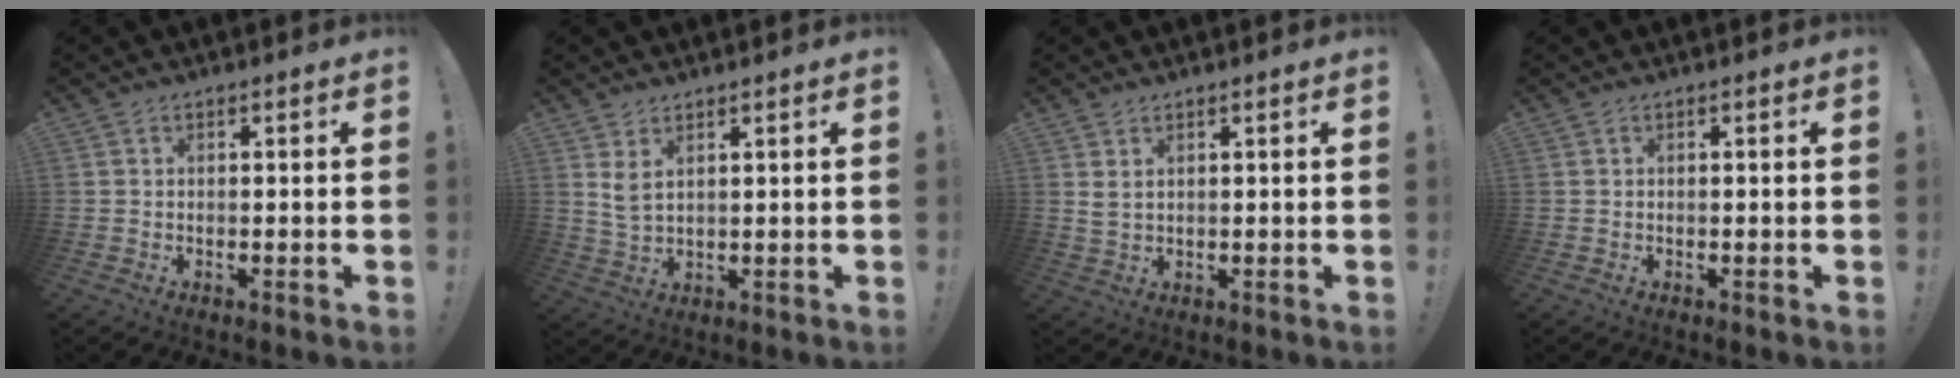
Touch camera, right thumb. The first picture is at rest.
{"total": 4.3, "force": [2.4, 1.6, 3.2], "torque": [-0.056, -0.011, 0.044]}
{"total": 2.4, "force": [1.3, 1.3, 1.5], "torque": [-0.030, 0.000, 0.024]}
{"total": 0.0}